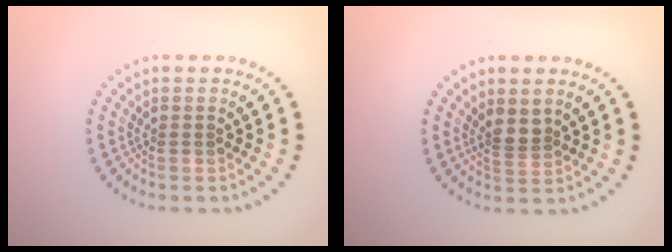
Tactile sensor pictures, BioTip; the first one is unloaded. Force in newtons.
{"total": 1.9, "press": 1.5, "slide": 1.2}